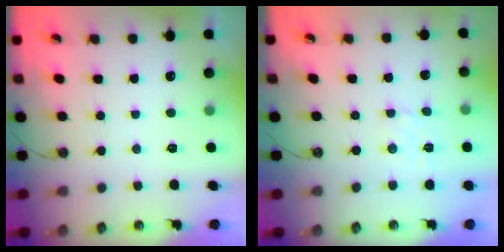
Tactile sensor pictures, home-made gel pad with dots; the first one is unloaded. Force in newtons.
{"total": 1.9, "press": 1.8, "slide": 0.6}